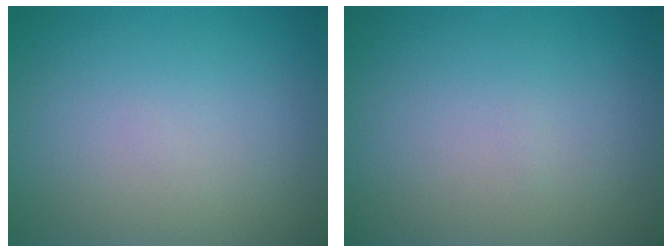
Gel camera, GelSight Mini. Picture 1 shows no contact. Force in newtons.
{"total": 0.0}